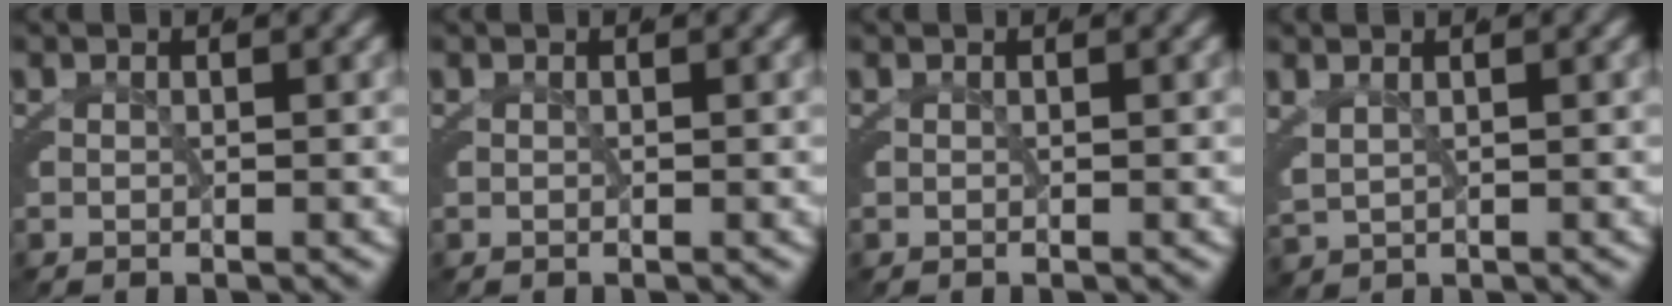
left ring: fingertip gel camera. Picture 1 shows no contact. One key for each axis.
{"total": 0.0}
{"total": 0.0}
{"total": 2.0, "fx": 1.4, "fy": 1.1, "fz": 1.0, "tx": -0.025, "ty": -0.005, "tz": 0.036}